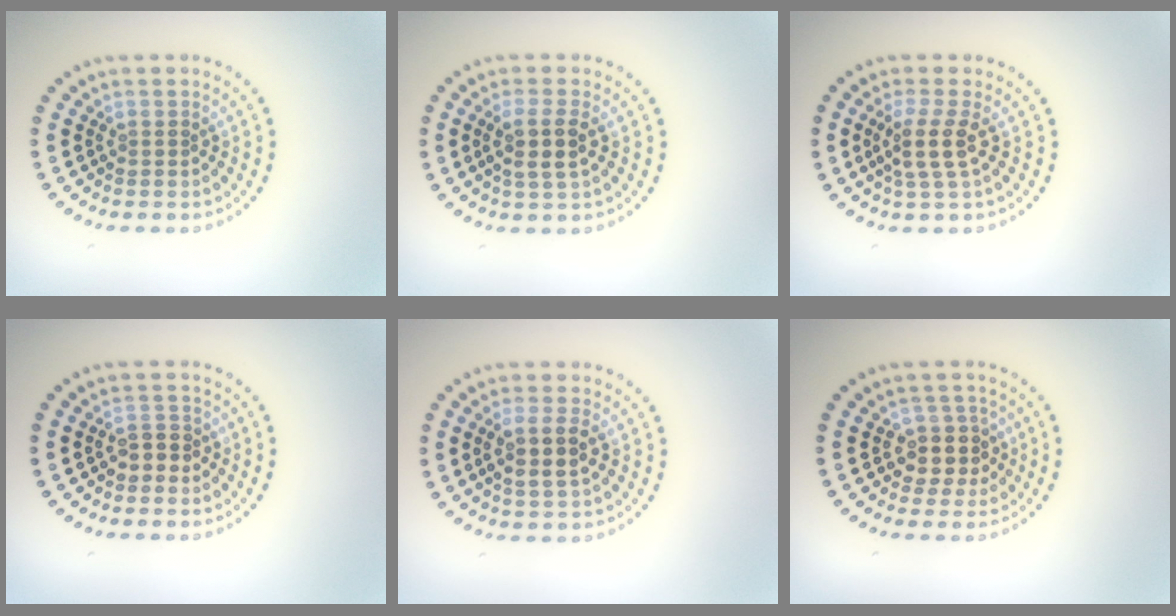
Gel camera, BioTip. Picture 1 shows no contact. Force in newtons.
{"total": 2.9, "press": 2.6, "slide": 1.2}
{"total": 2.7, "press": 2.3, "slide": 1.5}
{"total": 1.9, "press": 1.7, "slide": 0.7}
{"total": 3.1, "press": 2.9, "slide": 1.2}
{"total": 2.9, "press": 2.6, "slide": 1.3}